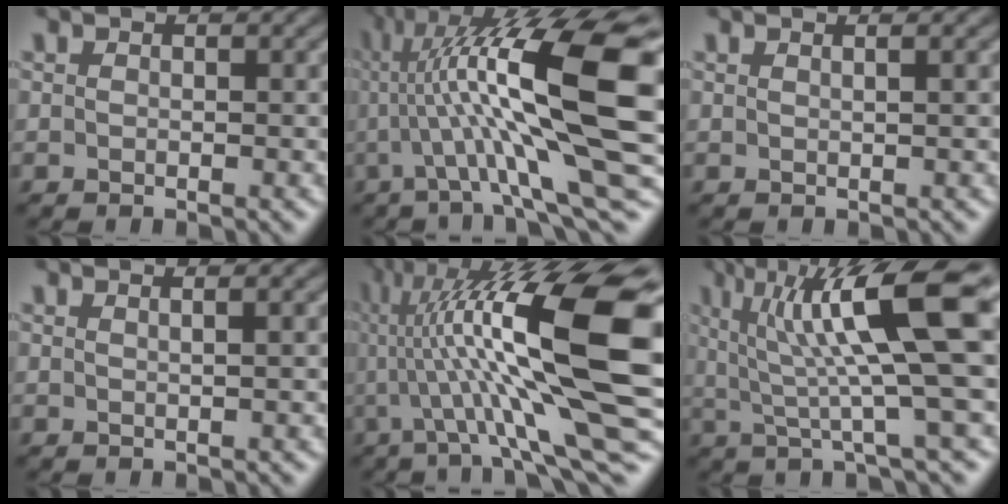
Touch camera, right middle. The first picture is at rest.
{"total": 15.5, "force": [2.3, 3.3, 14.9], "torque": [-0.230, 0.018, 0.040]}
{"total": 1.2, "force": [0.6, 0.5, 0.8], "torque": [-0.010, 0.006, -0.004]}
{"total": 1.5, "force": [0.8, 0.7, 1.1], "torque": [-0.011, 0.006, -0.007]}
{"total": 16.9, "force": [2.6, 4.2, 16.2], "torque": [-0.246, 0.020, 0.047]}
{"total": 12.1, "force": [3.4, 2.4, 11.3], "torque": [-0.164, 0.009, 0.058]}